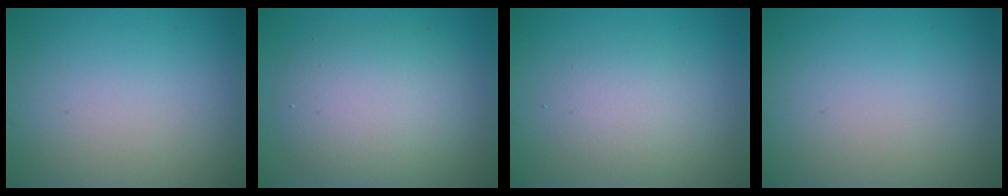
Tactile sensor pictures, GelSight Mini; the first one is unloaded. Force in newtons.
{"total": 5.9, "press": 5.9, "slide": 0.3}
{"total": 2.4, "press": 2.4, "slide": 0.3}
{"total": 0.0}